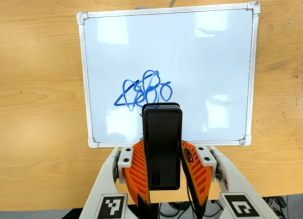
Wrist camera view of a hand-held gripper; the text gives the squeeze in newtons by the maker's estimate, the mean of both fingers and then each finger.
{"total": 3.8, "left": 2.4, "right": 5.2}